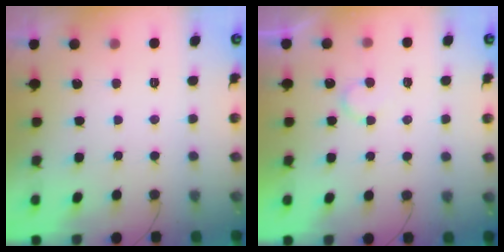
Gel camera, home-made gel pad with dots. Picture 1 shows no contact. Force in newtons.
{"total": 5.1, "press": 5.1, "slide": 0.4}